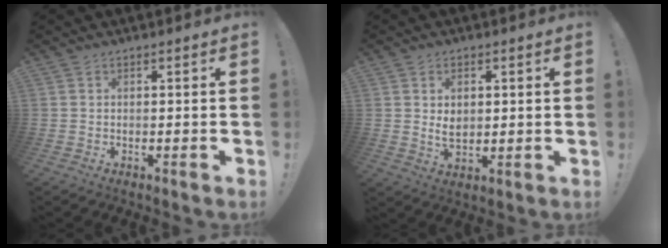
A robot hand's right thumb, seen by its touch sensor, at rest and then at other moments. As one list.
[{"total": 4.9, "force": [1.4, 3.2, 3.5], "torque": [-0.042, -0.006, 0.022]}]